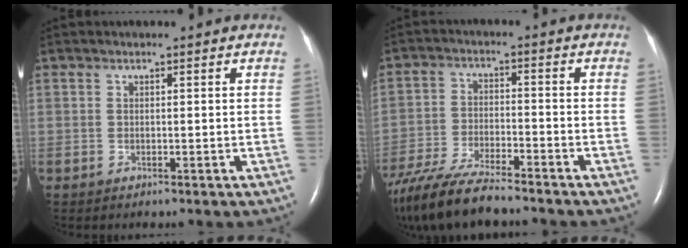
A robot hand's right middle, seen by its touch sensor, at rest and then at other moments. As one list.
[{"total": 13.8, "force": [-11.7, 1.9, 7.1], "torque": [-0.142, -0.032, -0.203]}]